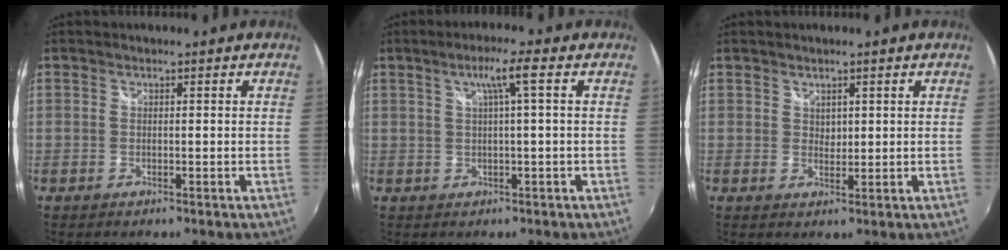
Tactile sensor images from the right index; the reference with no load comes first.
{"total": 4.2, "force": [1.2, -0.5, 4.0], "torque": [-0.072, 0.006, 0.022]}
{"total": 1.7, "force": [1.1, 1.2, 0.4], "torque": [-0.003, 0.002, 0.018]}